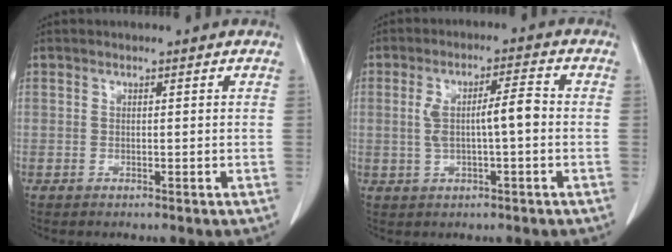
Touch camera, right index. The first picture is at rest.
{"total": 6.2, "force": [-0.1, 1.2, 6.1], "torque": [-0.118, 0.018, 0.004]}